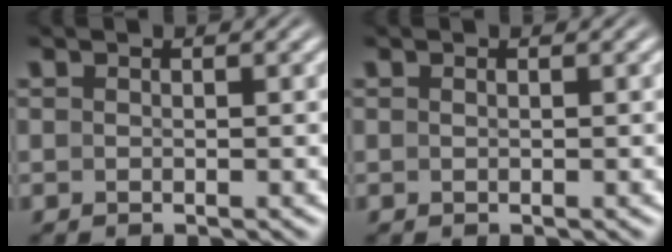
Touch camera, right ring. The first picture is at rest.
{"total": 0.0}